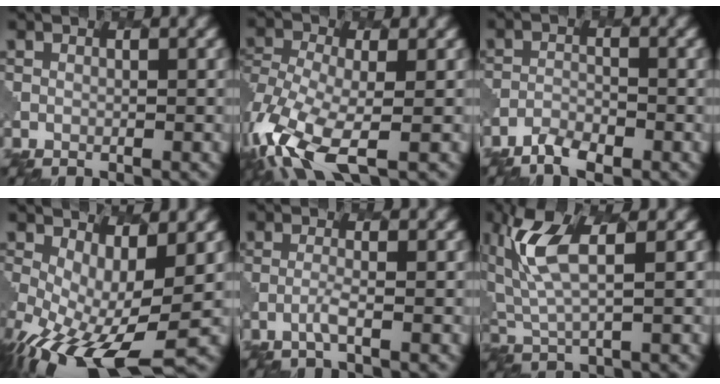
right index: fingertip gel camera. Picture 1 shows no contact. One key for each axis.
{"total": 8.4, "fx": -4.1, "fy": 3.6, "fz": 6.4, "tx": -0.152, "ty": -0.016, "tz": -0.084}
{"total": 2.8, "fx": -2.4, "fy": 0.9, "fz": 1.2, "tx": -0.025, "ty": -0.003, "tz": -0.048}
{"total": 10.7, "fx": -3.5, "fy": 4.4, "fz": 9.1, "tx": -0.189, "ty": -0.042, "tz": -0.044}
{"total": 1.2, "fx": -0.5, "fy": 0.2, "fz": 1.1, "tx": -0.018, "ty": 0.005, "tz": -0.017}
{"total": 5.8, "fx": 2.5, "fy": 1.9, "fz": 4.8, "tx": -0.126, "ty": 0.001, "tz": 0.053}